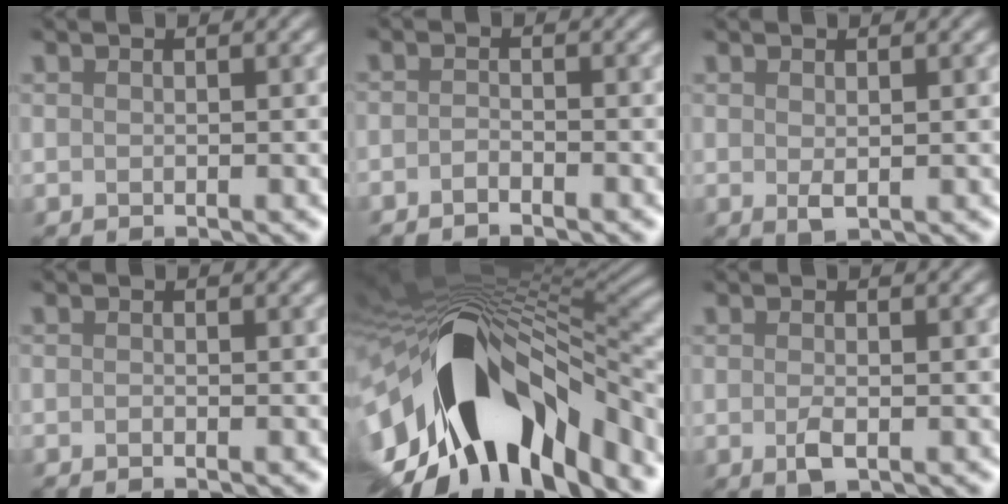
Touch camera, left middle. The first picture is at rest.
{"total": 1.1, "force": [-1.0, 0.0, 0.4], "torque": [-0.012, 0.005, -0.021]}
{"total": 1.2, "force": [-0.1, 0.6, 1.0], "torque": [-0.019, -0.001, 0.004]}
{"total": 0.6, "force": [-0.5, 0.0, 0.3], "torque": [-0.005, 0.002, -0.008]}
{"total": 16.5, "force": [-6.3, 8.1, 12.9], "torque": [-0.217, -0.007, -0.096]}
{"total": 1.6, "force": [-0.6, 0.6, 1.3], "torque": [-0.029, 0.002, -0.008]}